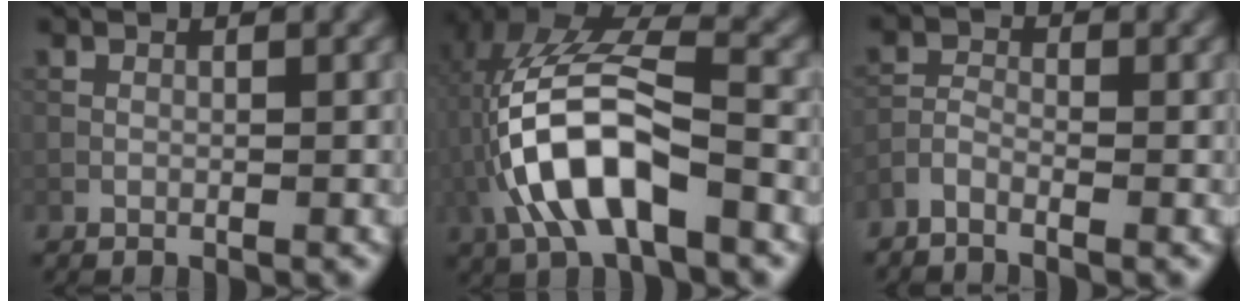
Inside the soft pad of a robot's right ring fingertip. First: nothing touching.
{"total": 10.9, "force": [-3.0, 4.7, 9.4], "torque": [-0.202, 0.009, -0.056]}
{"total": 1.6, "force": [-1.3, 0.6, 0.8], "torque": [-0.017, 0.003, -0.033]}